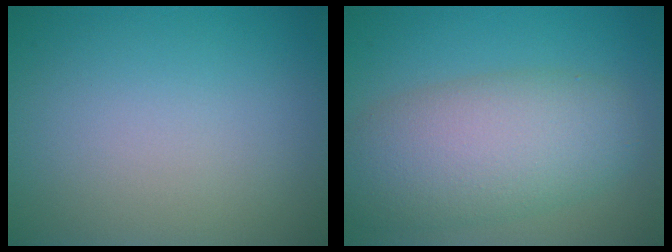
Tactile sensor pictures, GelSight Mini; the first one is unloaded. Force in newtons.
{"total": 7.7, "press": 7.7, "slide": 0.6}